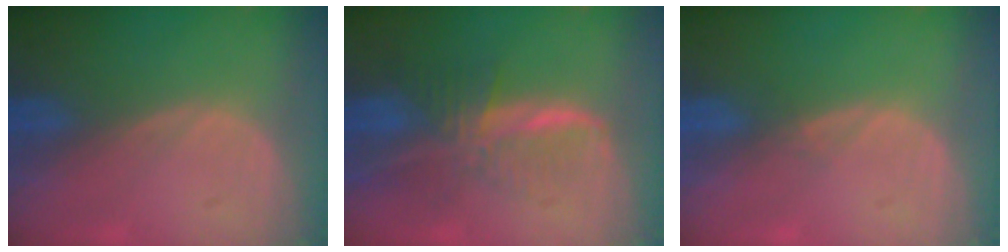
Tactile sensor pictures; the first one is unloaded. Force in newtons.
{"total": 8.2, "press": 6.9, "slide": 4.4}
{"total": 0.6, "press": 0.6, "slide": 0.2}